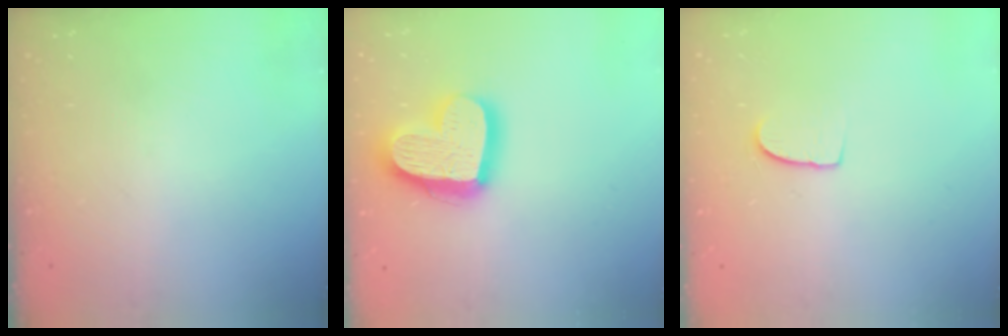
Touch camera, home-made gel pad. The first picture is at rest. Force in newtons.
{"total": 20.5, "press": 20.4, "slide": 1.8}
{"total": 5.2, "press": 5.2, "slide": 0.4}